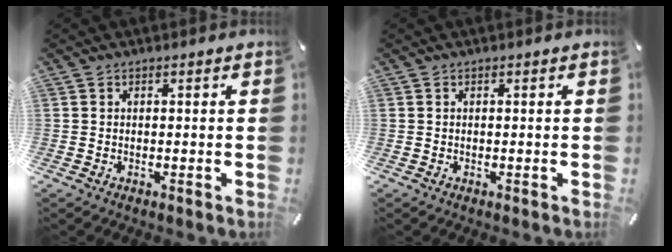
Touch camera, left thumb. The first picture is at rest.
{"total": 0.0}